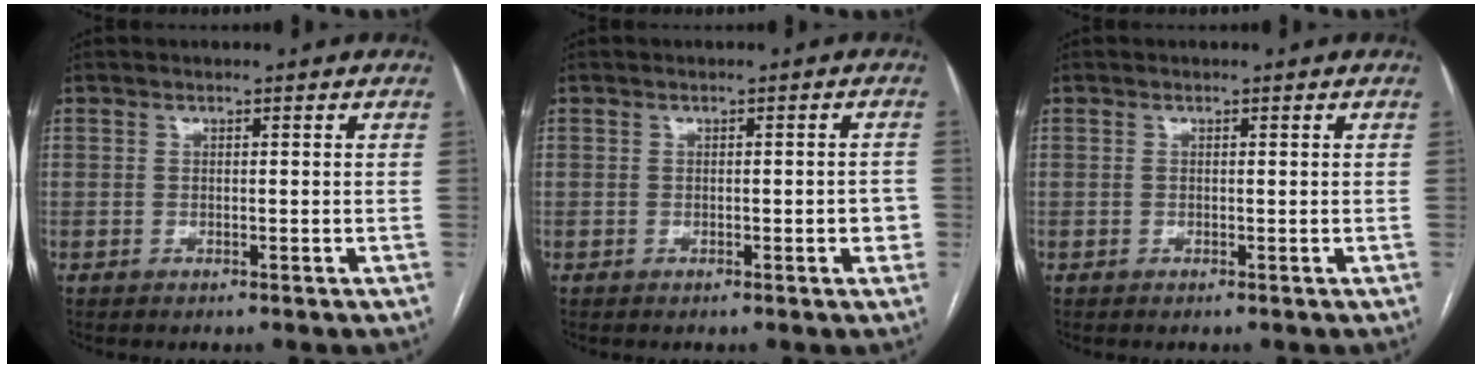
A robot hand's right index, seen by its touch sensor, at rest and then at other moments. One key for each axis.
{"total": 2.4, "fx": -0.5, "fy": 0.7, "fz": 2.2, "tx": -0.024, "ty": 0.005, "tz": -0.006}
{"total": 0.0}